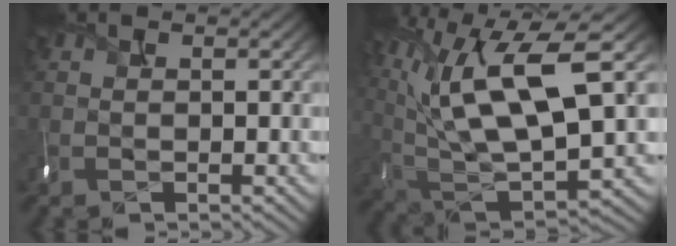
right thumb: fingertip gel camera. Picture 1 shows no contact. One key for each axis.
{"total": 16.6, "fx": 6.0, "fy": 6.3, "fz": 14.1, "tx": -0.294, "ty": 0.019, "tz": 0.106}